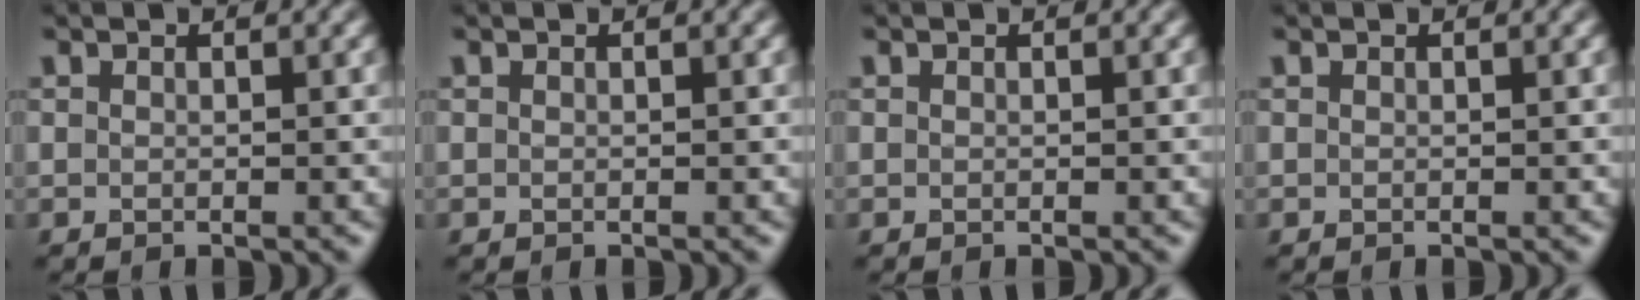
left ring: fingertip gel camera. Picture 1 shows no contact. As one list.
[{"total": 0.0}, {"total": 0.0}, {"total": 0.0}]